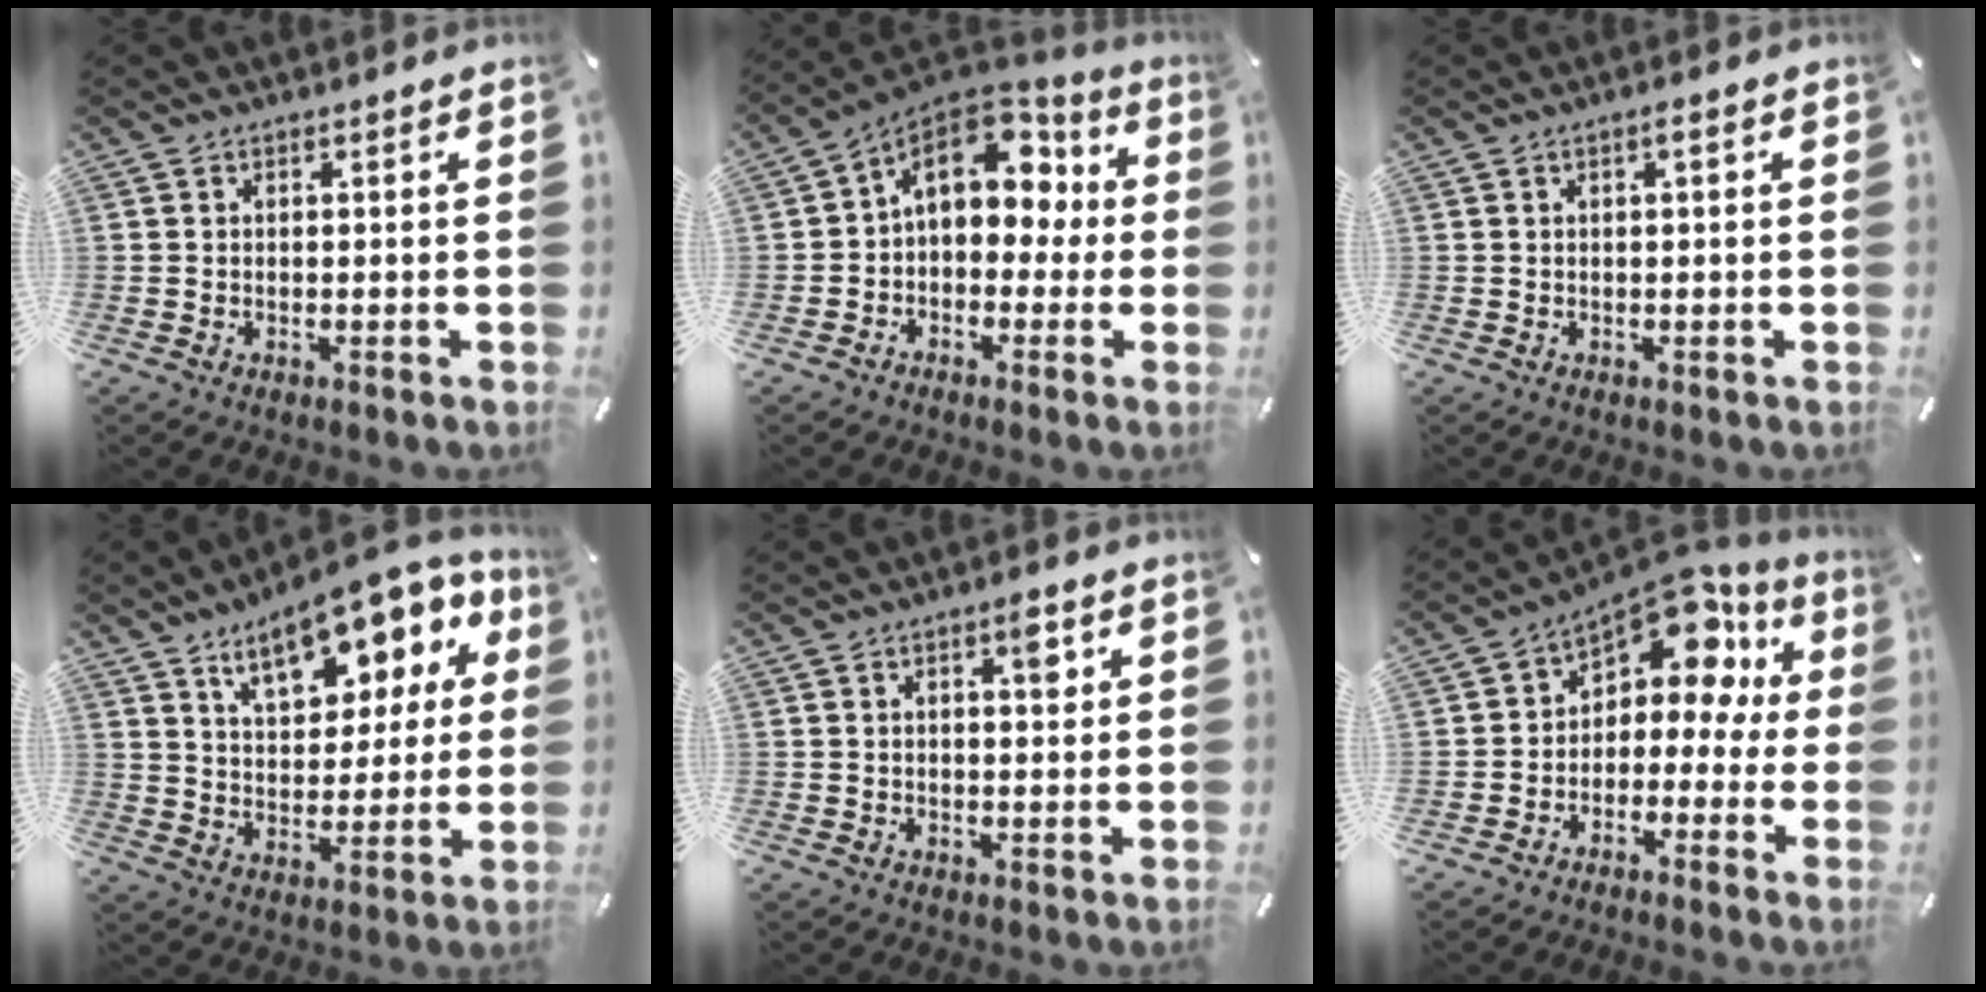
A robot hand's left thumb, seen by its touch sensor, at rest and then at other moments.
{"total": 13.0, "force": [3.7, 9.2, 8.3], "torque": [-0.126, -0.014, 0.063]}
{"total": 1.2, "force": [0.3, 0.2, 1.2], "torque": [-0.023, 0.002, 0.005]}
{"total": 16.2, "force": [10.3, 8.2, 9.4], "torque": [-0.146, -0.051, 0.177]}
{"total": 4.1, "force": [1.6, 1.7, 3.4], "torque": [-0.039, -0.007, 0.019]}
{"total": 12.3, "force": [6.8, 7.1, 7.4], "torque": [-0.119, -0.050, 0.120]}